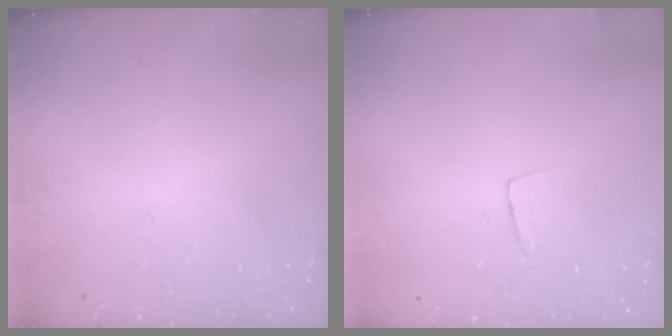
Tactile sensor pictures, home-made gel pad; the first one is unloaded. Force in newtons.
{"total": 3.8, "press": 3.7, "slide": 0.3}